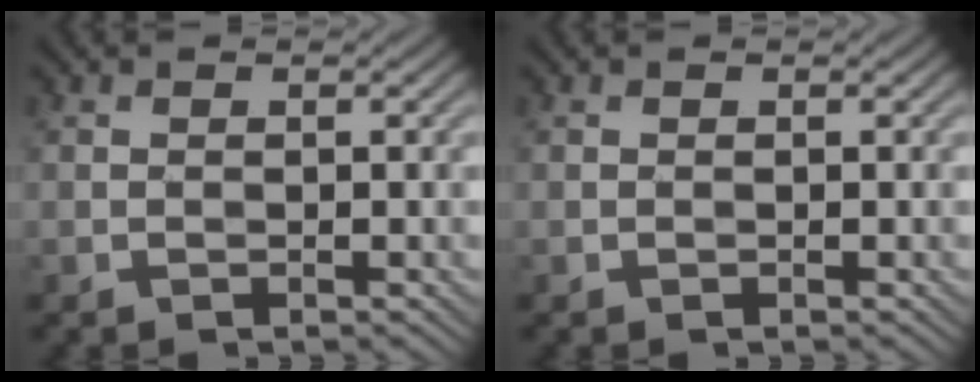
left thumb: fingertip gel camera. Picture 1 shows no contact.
{"total": 0.0}